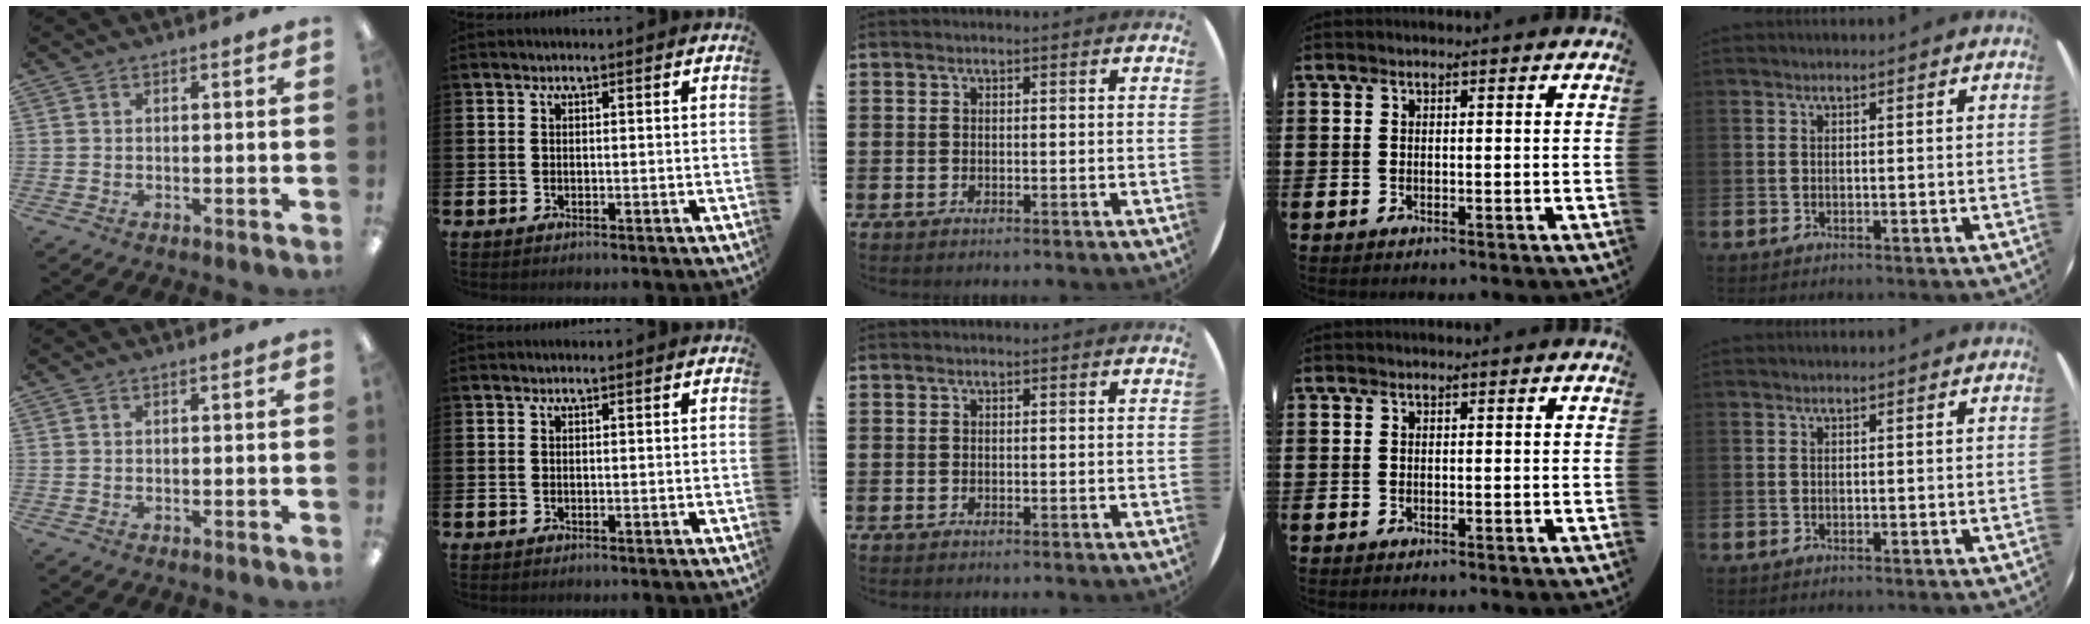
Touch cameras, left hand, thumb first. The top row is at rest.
{}